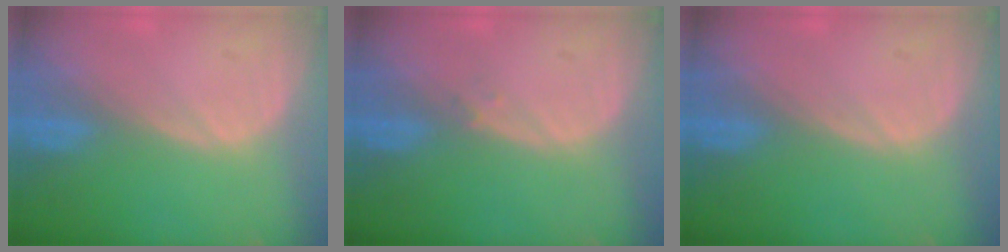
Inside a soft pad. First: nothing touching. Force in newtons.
{"total": 0.7, "press": 0.7, "slide": 0.1}
{"total": 0.0}